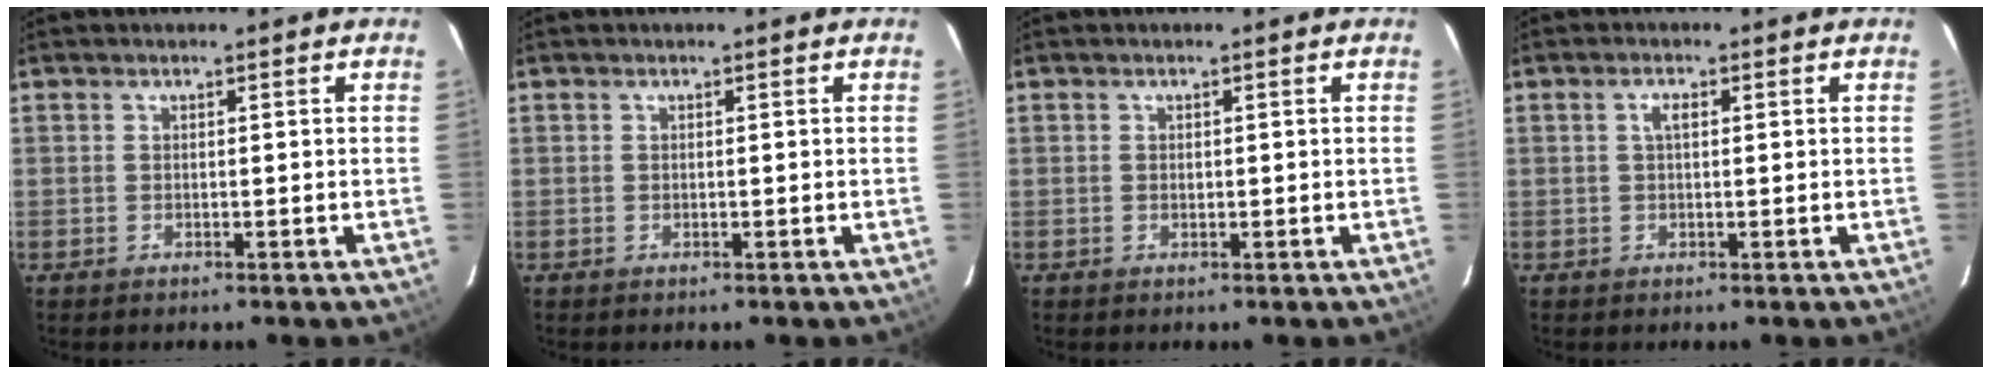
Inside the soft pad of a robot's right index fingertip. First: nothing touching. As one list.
[{"total": 0.0}, {"total": 0.7, "force": [0.1, 0.5, 0.4], "torque": [-0.007, 0.002, 0.002]}, {"total": 1.9, "force": [0.5, 0.7, 1.6], "torque": [-0.033, 0.006, 0.007]}]